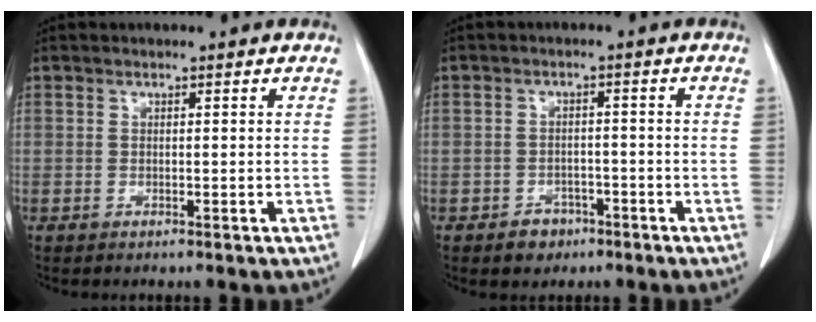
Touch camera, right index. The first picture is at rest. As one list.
[{"total": 3.3, "force": [-2.1, 2.5, 0.9], "torque": [-0.009, 0.009, -0.026]}]